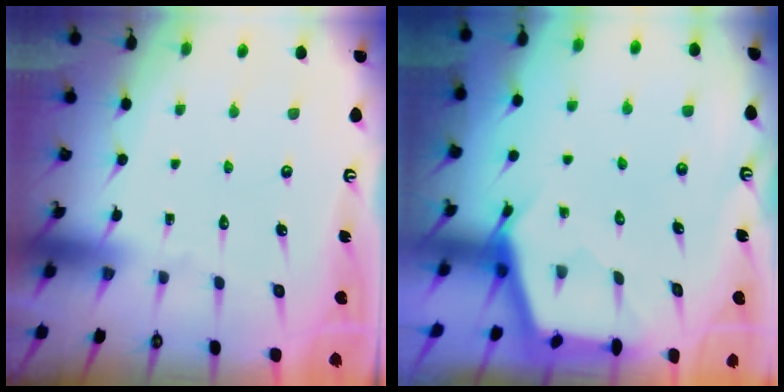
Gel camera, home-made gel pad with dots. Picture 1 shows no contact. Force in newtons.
{"total": 2.7, "press": 2.7, "slide": 0.4}